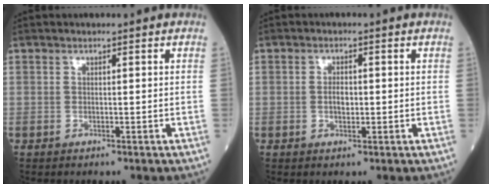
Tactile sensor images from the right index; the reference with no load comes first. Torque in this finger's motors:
{"motor_torque": [0.39, 0.02, 0.12, 0.03]}